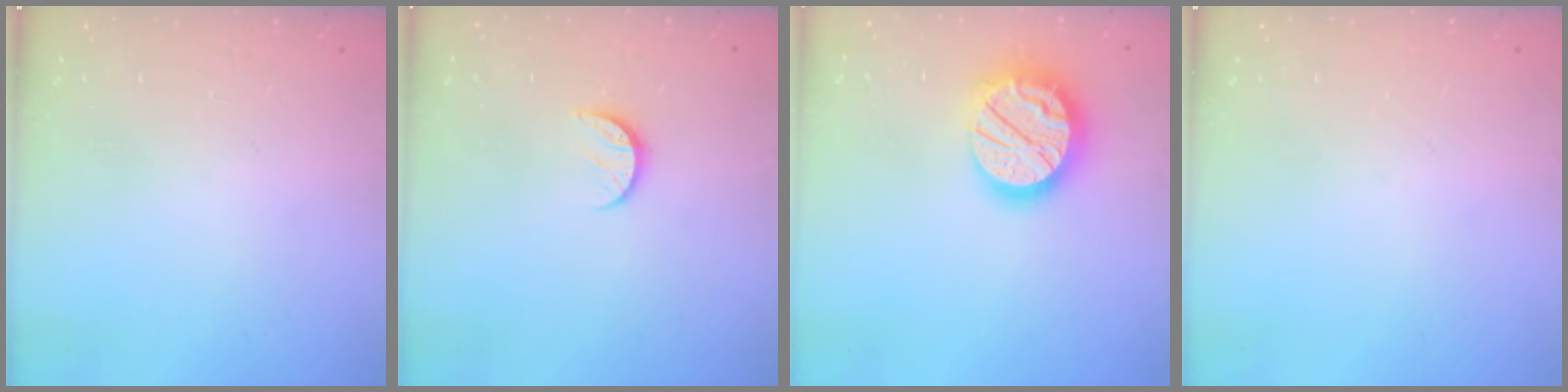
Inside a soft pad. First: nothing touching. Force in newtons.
{"total": 6.4, "press": 6.3, "slide": 0.6}
{"total": 18.7, "press": 18.7, "slide": 1.4}
{"total": 0.0}